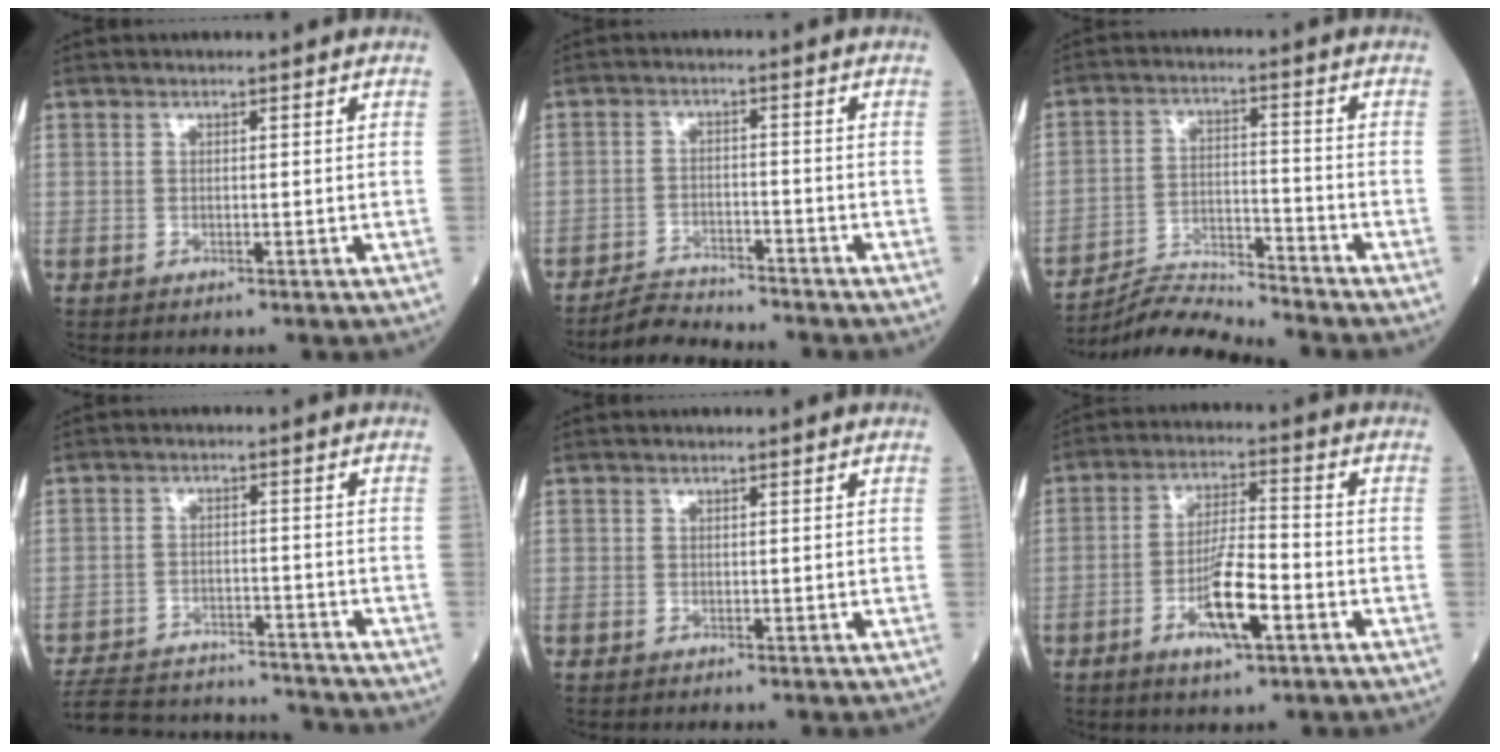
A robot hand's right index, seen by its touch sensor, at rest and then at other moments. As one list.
[{"total": 4.4, "force": [-4.4, -0.2, 0.0], "torque": [-0.004, -0.014, -0.076]}, {"total": 7.8, "force": [-7.6, -1.6, -0.2], "torque": [-0.003, 0.004, -0.138]}, {"total": 16.7, "force": [-15.9, 2.9, 4.2], "torque": [-0.089, 0.003, -0.225]}, {"total": 0.0}, {"total": 8.6, "force": [-3.6, 1.5, 7.7], "torque": [-0.147, -0.003, -0.060]}]